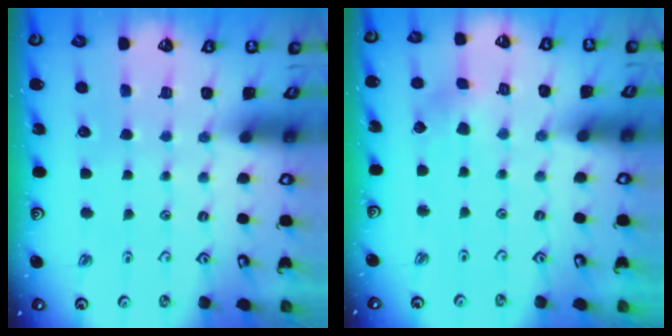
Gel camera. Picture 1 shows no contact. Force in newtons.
{"total": 2.0, "press": 2.0, "slide": 0.1}